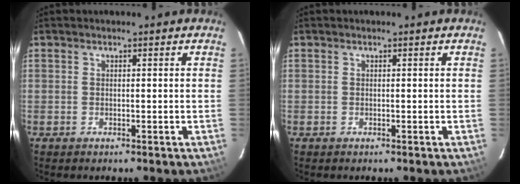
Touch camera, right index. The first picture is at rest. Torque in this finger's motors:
{"motor_torque": [0.00, 0.00, 0.00, 0.00]}